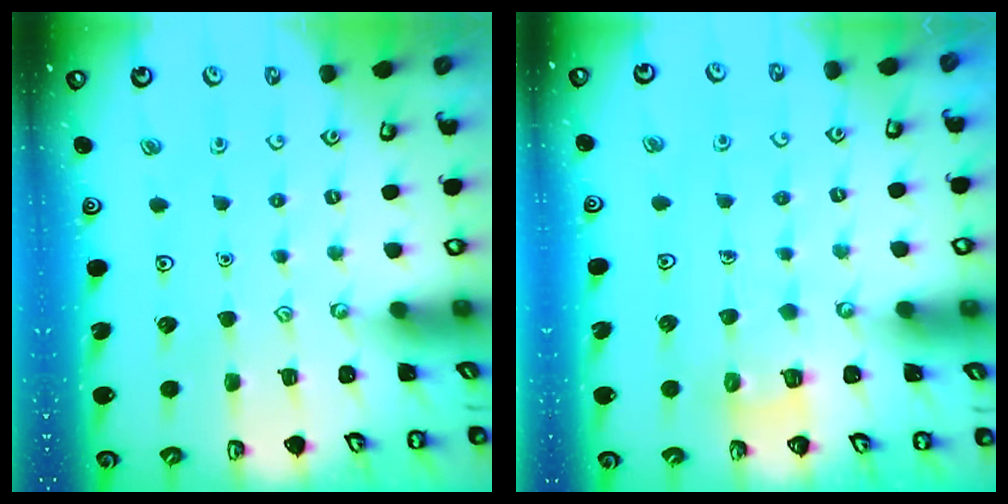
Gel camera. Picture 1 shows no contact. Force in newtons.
{"total": 5.5, "press": 5.4, "slide": 0.5}